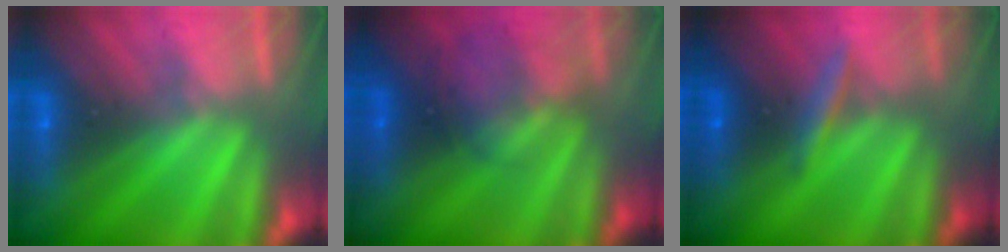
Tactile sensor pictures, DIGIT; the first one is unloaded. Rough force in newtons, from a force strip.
{"total": 2.3}
{"total": 2.4}